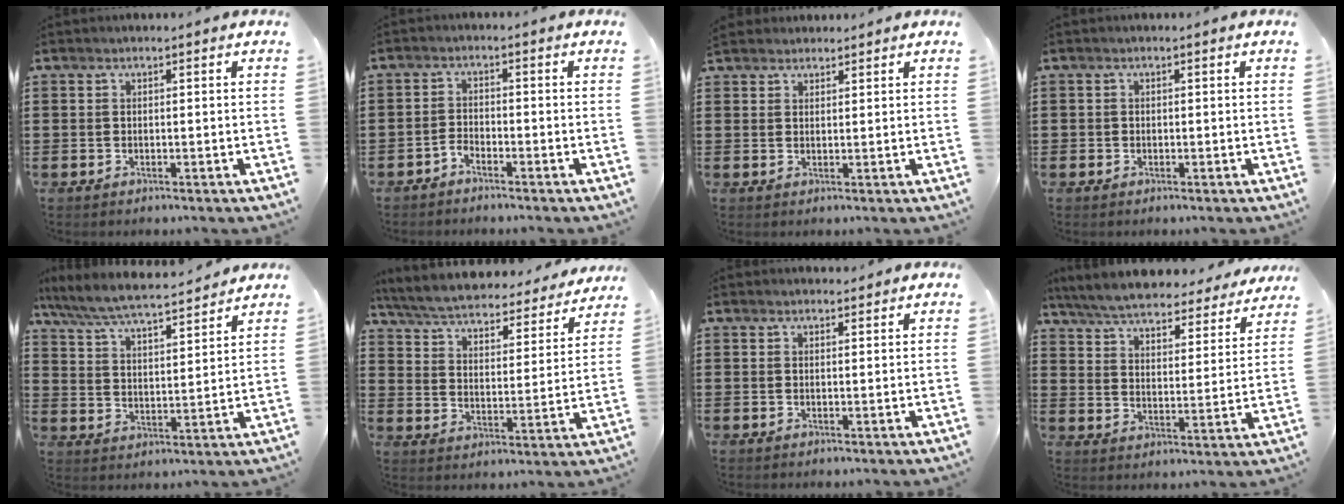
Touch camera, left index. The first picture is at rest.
{"total": 1.8, "force": [-1.7, 0.4, 0.2], "torque": [-0.012, 0.003, -0.035]}
{"total": 2.1, "force": [2.0, 0.7, 0.0], "torque": [-0.005, 0.002, 0.041]}
{"total": 0.6, "force": [-0.1, 0.6, 0.0], "torque": [-0.002, 0.005, -0.004]}
{"total": 6.6, "force": [6.2, 0.4, 2.4], "torque": [-0.071, -0.037, 0.105]}
{"total": 4.9, "force": [4.7, 0.4, 1.6], "torque": [-0.055, -0.036, 0.073]}
{"total": 1.0, "force": [0.9, 0.2, 0.1], "torque": [-0.005, 0.000, 0.019]}
{"total": 6.2, "force": [6.0, 0.5, 1.6], "torque": [-0.062, -0.041, 0.102]}